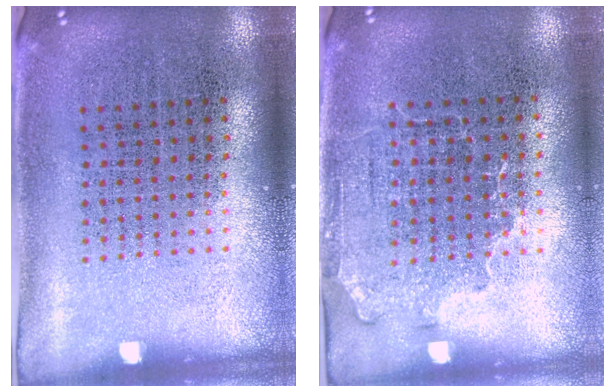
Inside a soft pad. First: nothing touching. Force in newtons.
{"total": 1.4, "press": 1.1, "slide": 0.8}